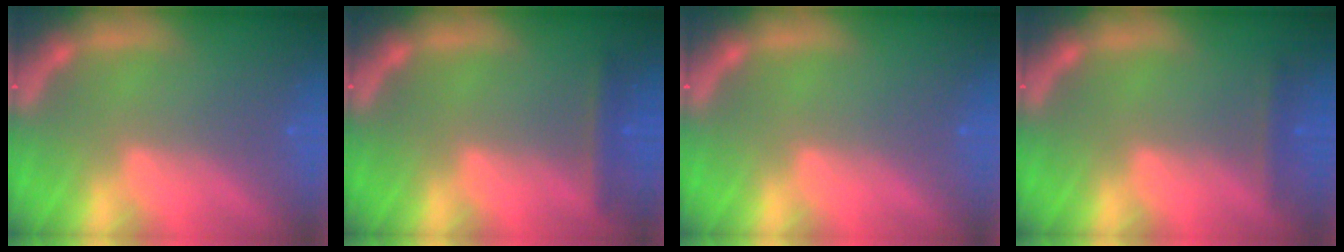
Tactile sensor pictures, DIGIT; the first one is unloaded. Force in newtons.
{"total": 1.9}
{"total": 0.0}
{"total": 1.4}